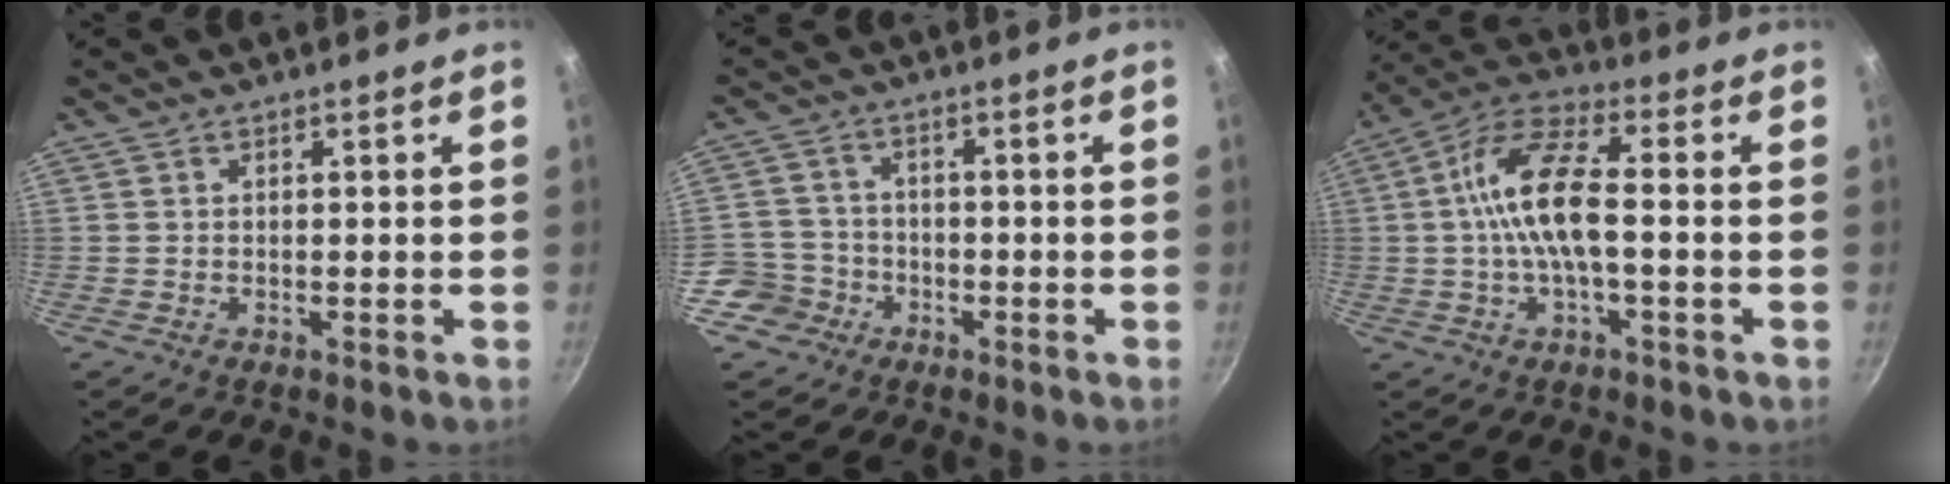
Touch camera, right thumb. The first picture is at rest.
{"total": 6.4, "force": [-3.1, 5.6, 0.7], "torque": [0.015, 0.040, -0.063]}
{"total": 12.5, "force": [-0.5, 4.7, 11.6], "torque": [-0.225, 0.035, -0.026]}